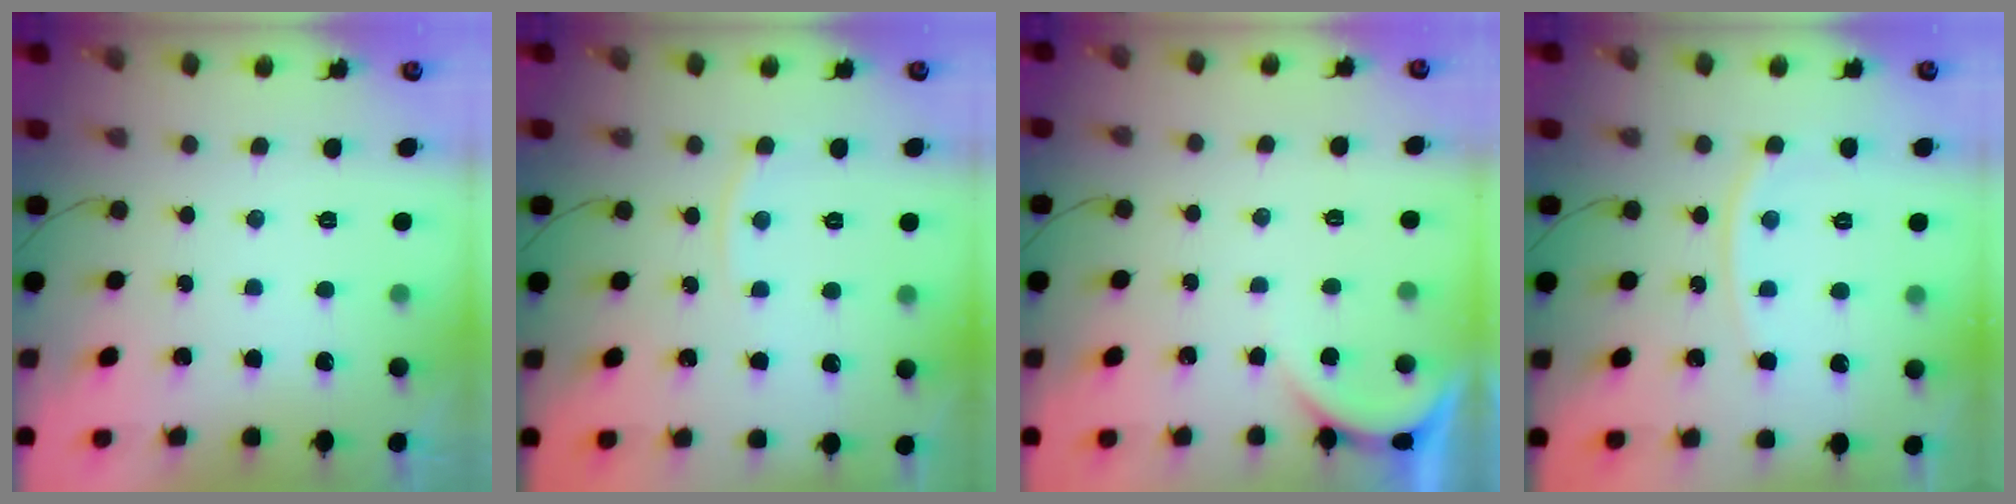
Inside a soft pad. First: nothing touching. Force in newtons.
{"total": 5.0, "press": 5.0, "slide": 0.5}
{"total": 2.0, "press": 2.0, "slide": 0.2}
{"total": 7.3, "press": 7.2, "slide": 0.9}